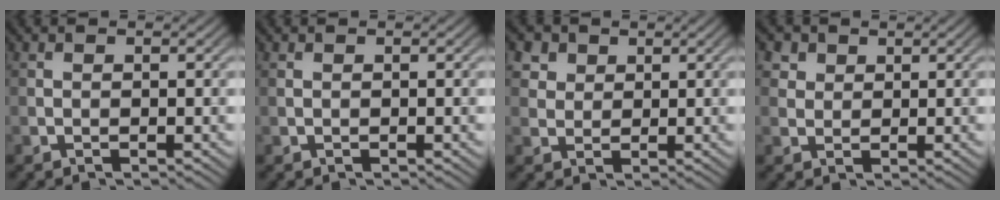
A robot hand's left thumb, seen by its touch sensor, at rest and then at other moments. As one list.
[{"total": 0.0}, {"total": 5.2, "force": [3.0, 3.7, 2.2], "torque": [-0.077, 0.002, 0.061]}, {"total": 3.9, "force": [2.2, 2.8, 1.4], "torque": [-0.047, 0.001, 0.046]}]